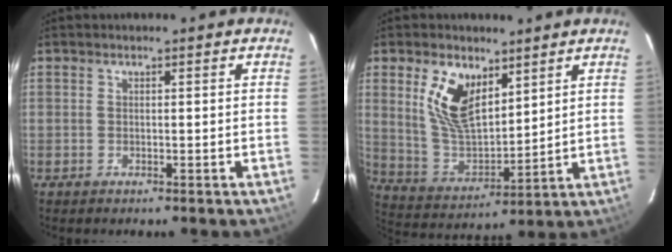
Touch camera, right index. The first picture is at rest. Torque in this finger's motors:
{"motor_torque": [0.88, 0.72, 0.28, 0.15]}